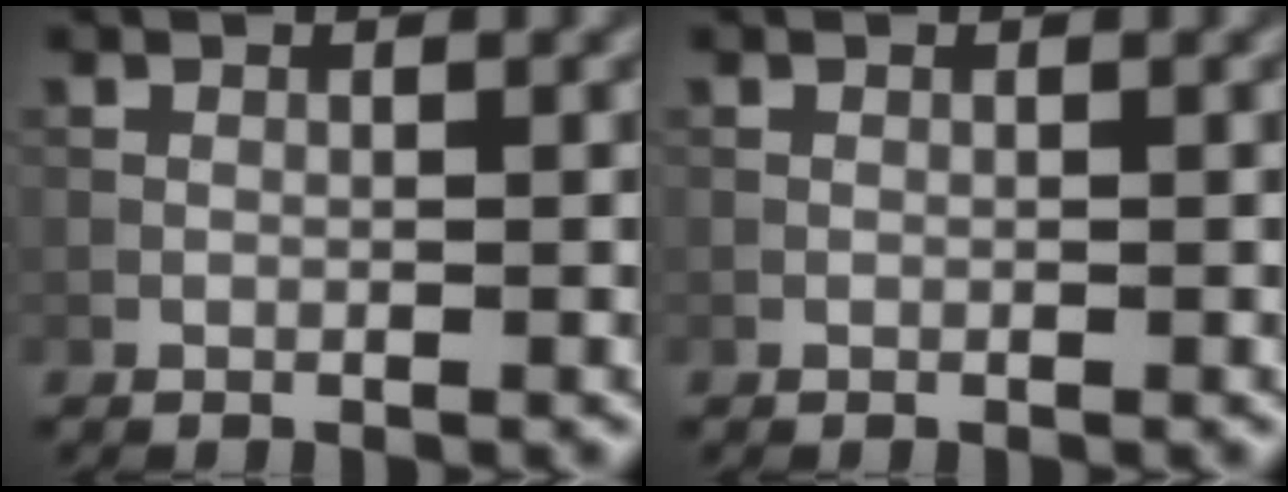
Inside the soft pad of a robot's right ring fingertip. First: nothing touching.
{"total": 0.0}